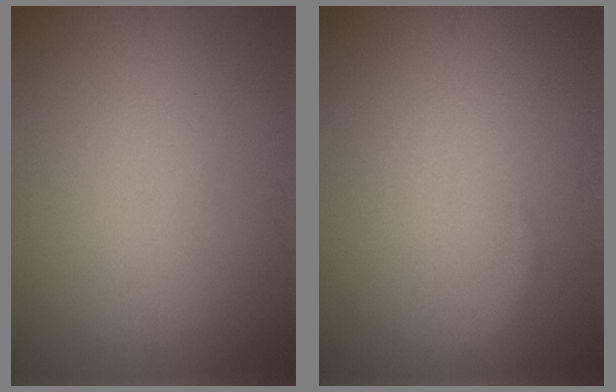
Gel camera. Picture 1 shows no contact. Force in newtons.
{"total": 0.5, "press": 0.5, "slide": 0.1}